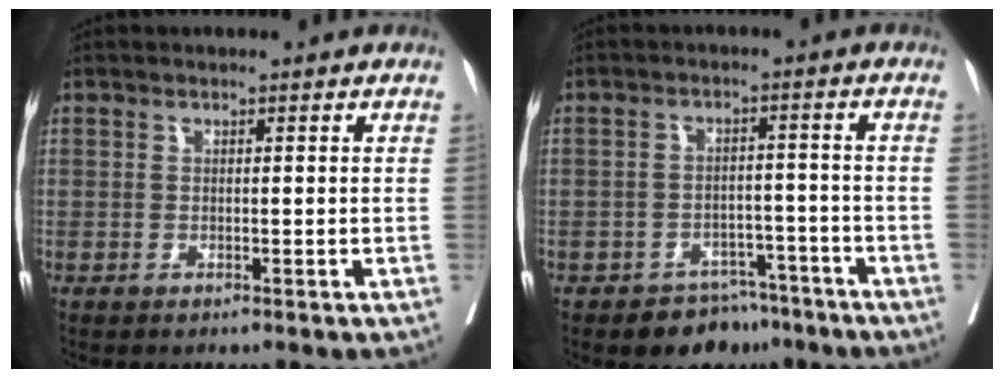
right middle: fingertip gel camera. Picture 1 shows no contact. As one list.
[{"total": 6.1, "force": [-4.8, 3.6, 1.0], "torque": [0.004, 0.014, -0.068]}]